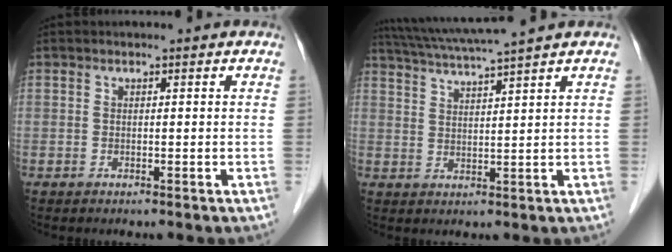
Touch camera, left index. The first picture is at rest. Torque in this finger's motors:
{"motor_torque": [0.36, -0.58, 0.10, 0.06]}